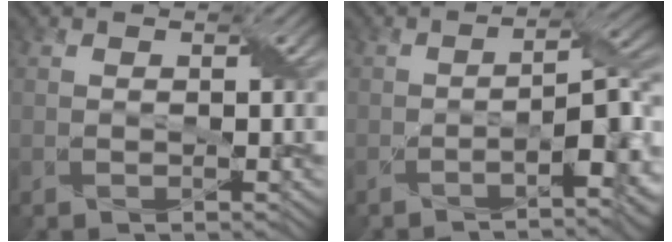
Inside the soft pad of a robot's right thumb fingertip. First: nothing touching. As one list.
[{"total": 8.8, "force": [-4.2, 2.0, 7.5], "torque": [-0.113, -0.005, -0.067]}]